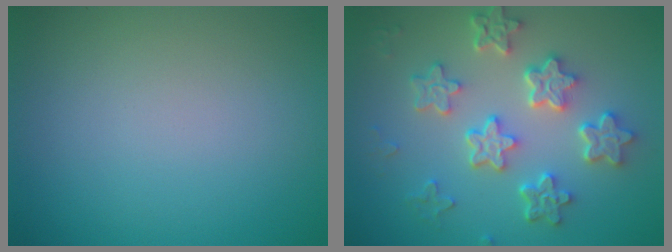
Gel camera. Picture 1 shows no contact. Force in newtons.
{"total": 5.8, "press": 4.6, "slide": 3.6}